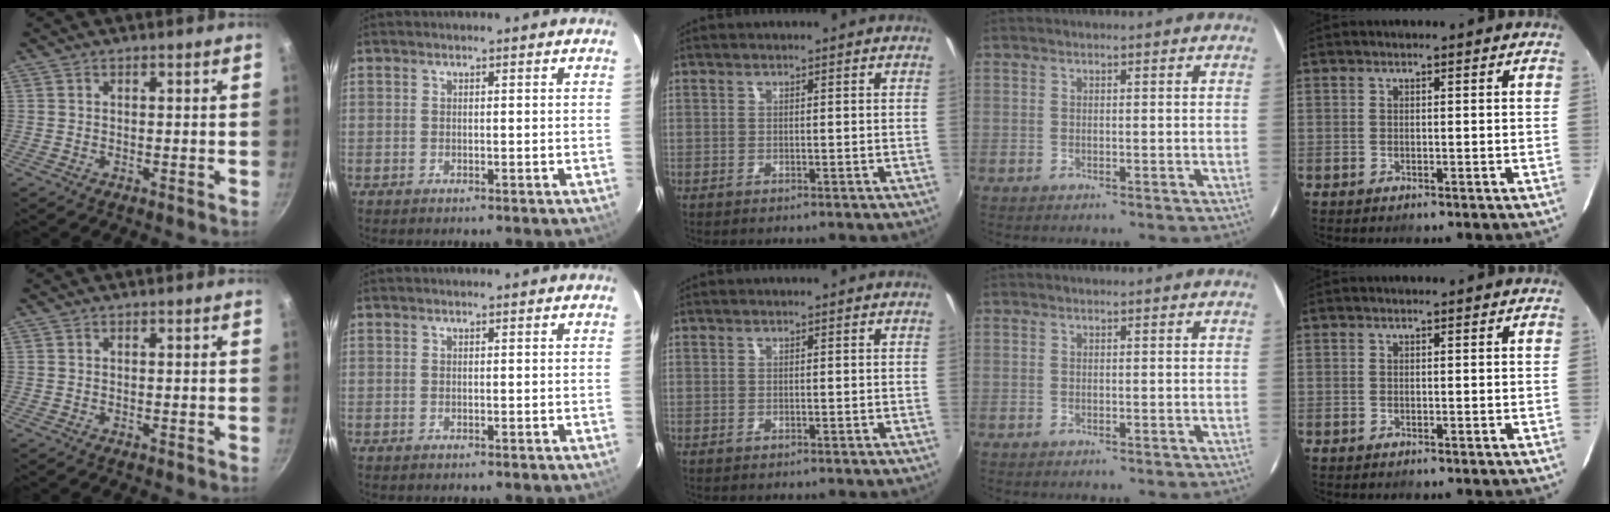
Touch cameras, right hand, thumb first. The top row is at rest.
{}